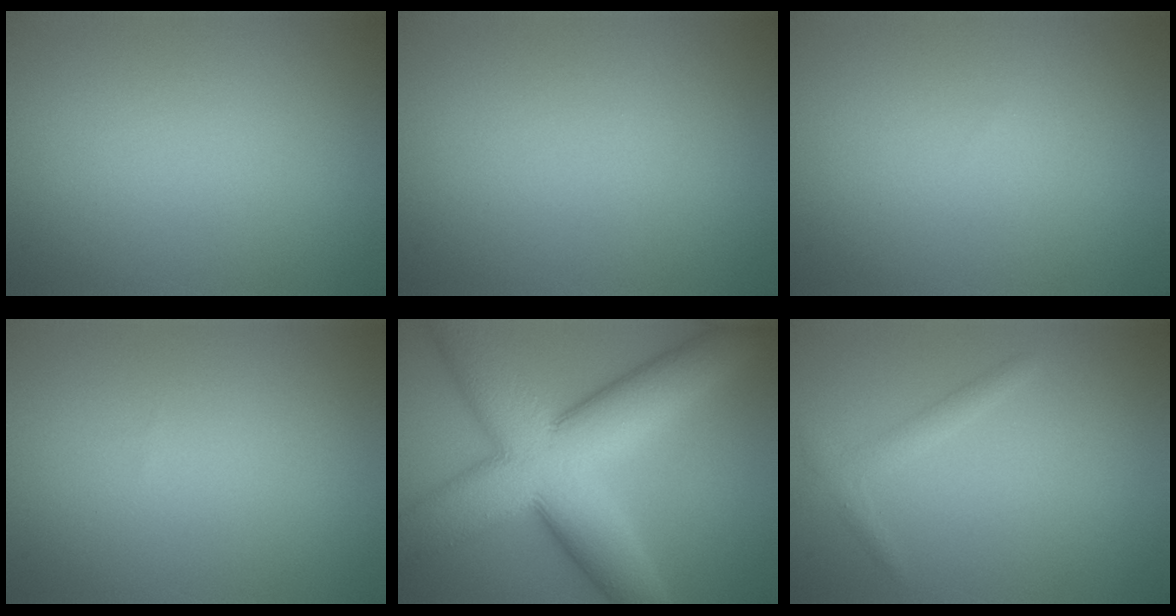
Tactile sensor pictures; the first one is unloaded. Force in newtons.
{"total": 0.0}
{"total": 0.0}
{"total": 0.0}
{"total": 13.6, "press": 13.6, "slide": 0.6}
{"total": 1.5, "press": 1.4, "slide": 0.1}